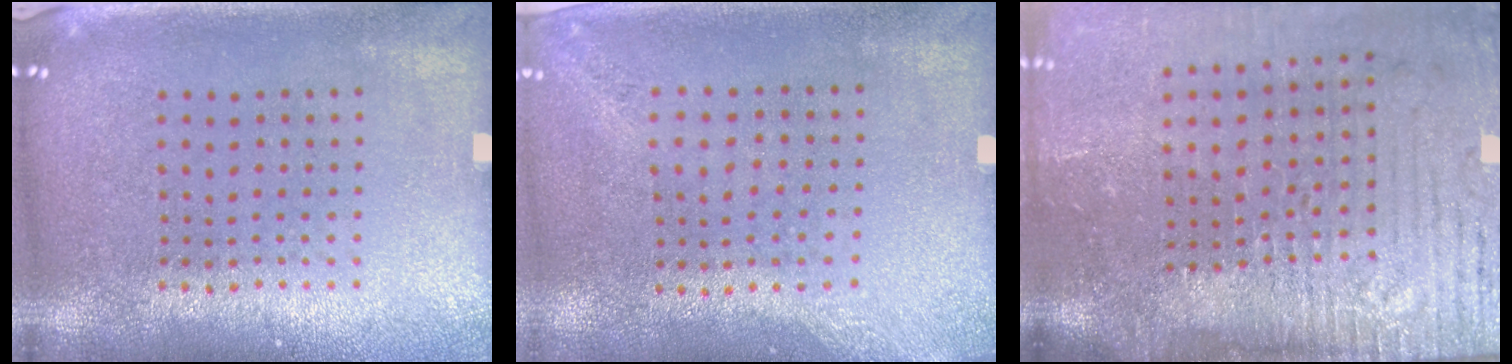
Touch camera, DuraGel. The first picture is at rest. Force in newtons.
{"total": 1.4, "press": 1.0, "slide": 1.0}
{"total": 5.1, "press": 4.3, "slide": 2.8}